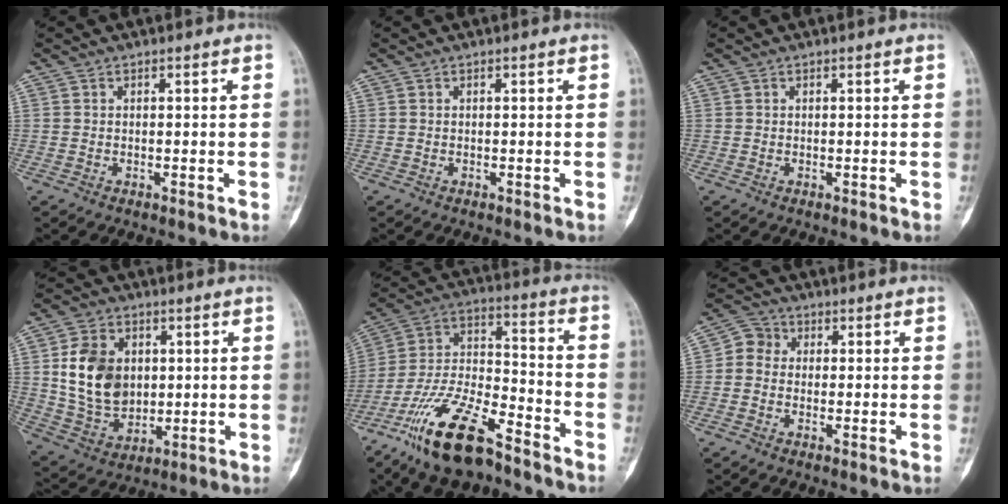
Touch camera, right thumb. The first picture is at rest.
{"total": 0.0}
{"total": 0.0}
{"total": 13.9, "force": [2.3, 10.5, 8.9], "torque": [-0.128, -0.011, 0.053]}
{"total": 18.8, "force": [-12.8, 6.5, 12.2], "torque": [-0.239, 0.071, -0.236]}
{"total": 4.2, "force": [0.0, 3.8, 1.8], "torque": [-0.014, 0.009, -0.012]}